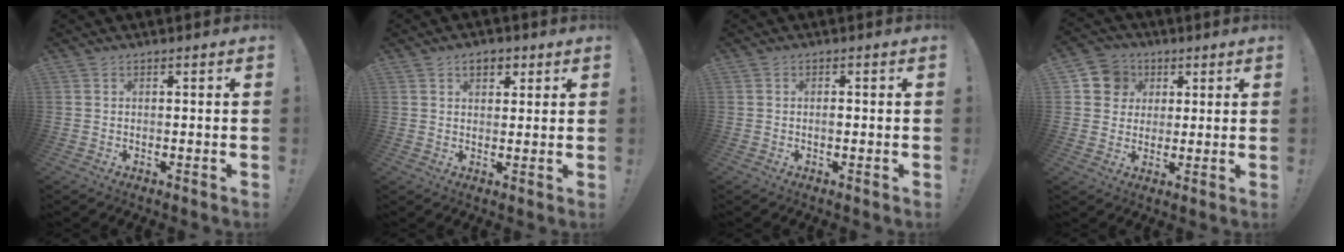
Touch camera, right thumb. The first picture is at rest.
{"total": 4.5, "force": [2.1, 3.2, 2.5], "torque": [-0.031, 0.001, 0.034]}
{"total": 1.0, "force": [-0.4, 0.5, 0.7], "torque": [-0.008, -0.001, -0.008]}
{"total": 9.2, "force": [2.6, 8.5, 2.1], "torque": [-0.025, -0.007, 0.055]}